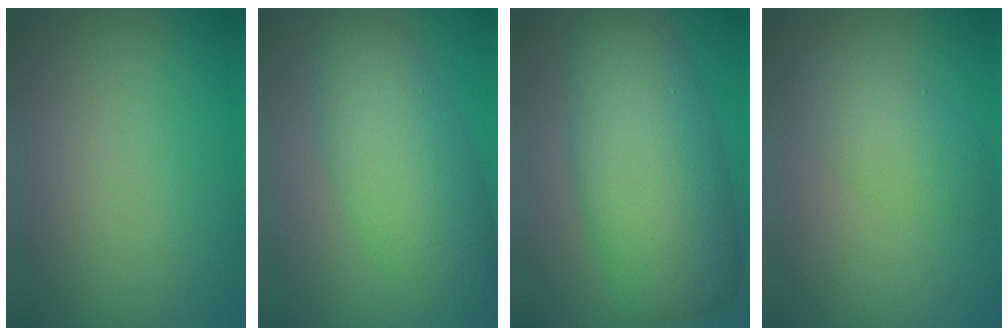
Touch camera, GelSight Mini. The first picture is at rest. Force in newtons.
{"total": 6.9, "press": 6.9, "slide": 0.3}
{"total": 9.6, "press": 9.6, "slide": 0.2}
{"total": 3.2, "press": 3.2, "slide": 0.1}